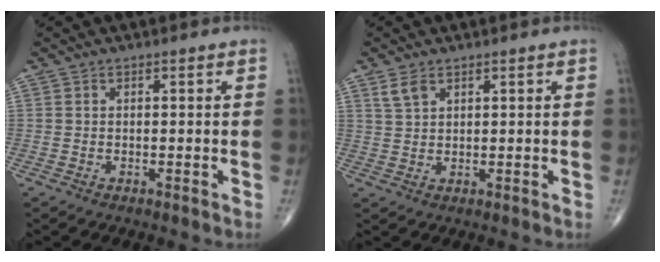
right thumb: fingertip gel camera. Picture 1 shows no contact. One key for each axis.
{"total": 2.8, "fx": 1.9, "fy": 1.5, "fz": 1.6, "tx": -0.031, "ty": -0.003, "tz": 0.045}